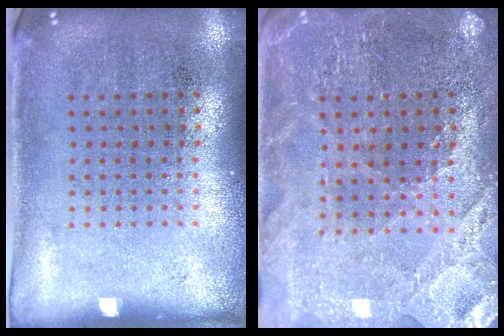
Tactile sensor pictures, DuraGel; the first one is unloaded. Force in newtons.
{"total": 1.7, "press": 1.7, "slide": 0.2}